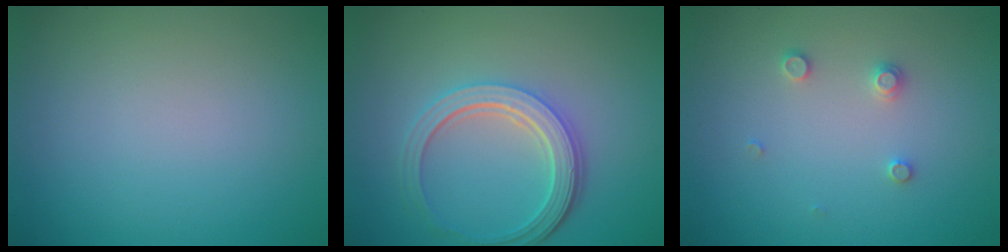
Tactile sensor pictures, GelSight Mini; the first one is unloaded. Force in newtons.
{"total": 4.8, "press": 3.6, "slide": 3.2}
{"total": 1.3, "press": 1.3, "slide": 0.2}